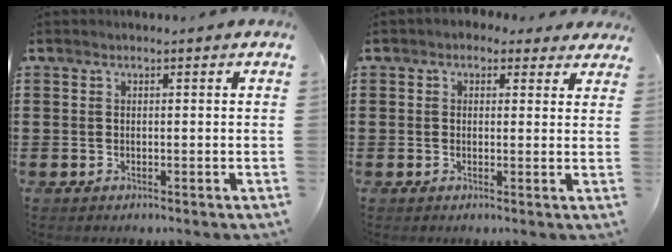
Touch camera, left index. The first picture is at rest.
{"total": 1.8, "force": [0.9, 1.5, 0.3], "torque": [-0.006, 0.007, 0.014]}